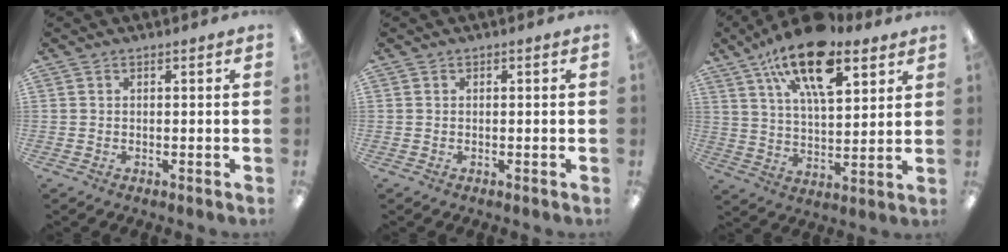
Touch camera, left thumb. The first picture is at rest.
{"total": 0.0}
{"total": 18.7, "force": [11.5, 7.9, 12.5], "torque": [-0.204, -0.051, 0.193]}